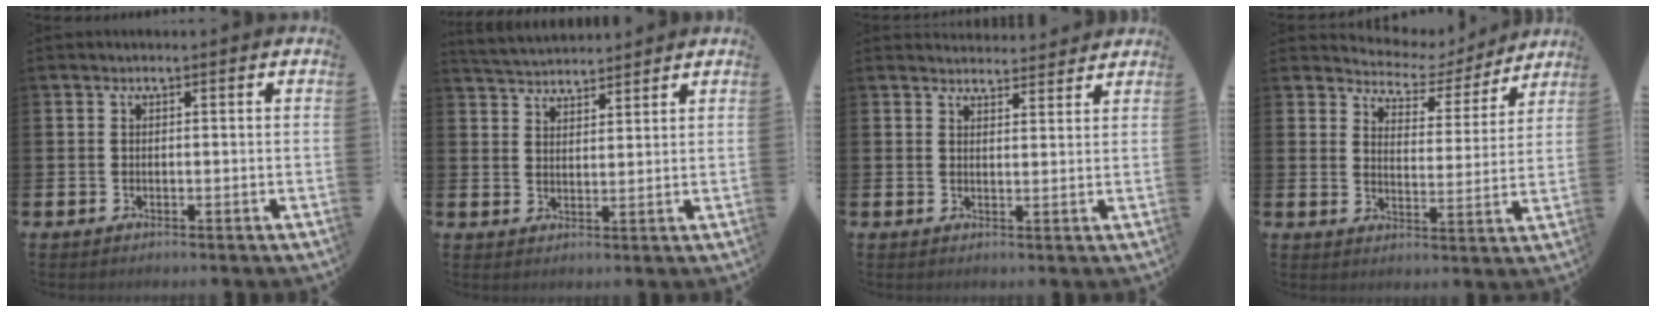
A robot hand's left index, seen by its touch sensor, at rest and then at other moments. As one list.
[{"total": 4.1, "force": [4.0, 0.6, -0.1], "torque": [-0.016, -0.017, 0.074]}, {"total": 3.2, "force": [3.2, 0.5, -0.2], "torque": [0.009, -0.021, 0.055]}, {"total": 4.7, "force": [4.3, 1.9, 0.3], "torque": [-0.030, -0.038, 0.068]}]